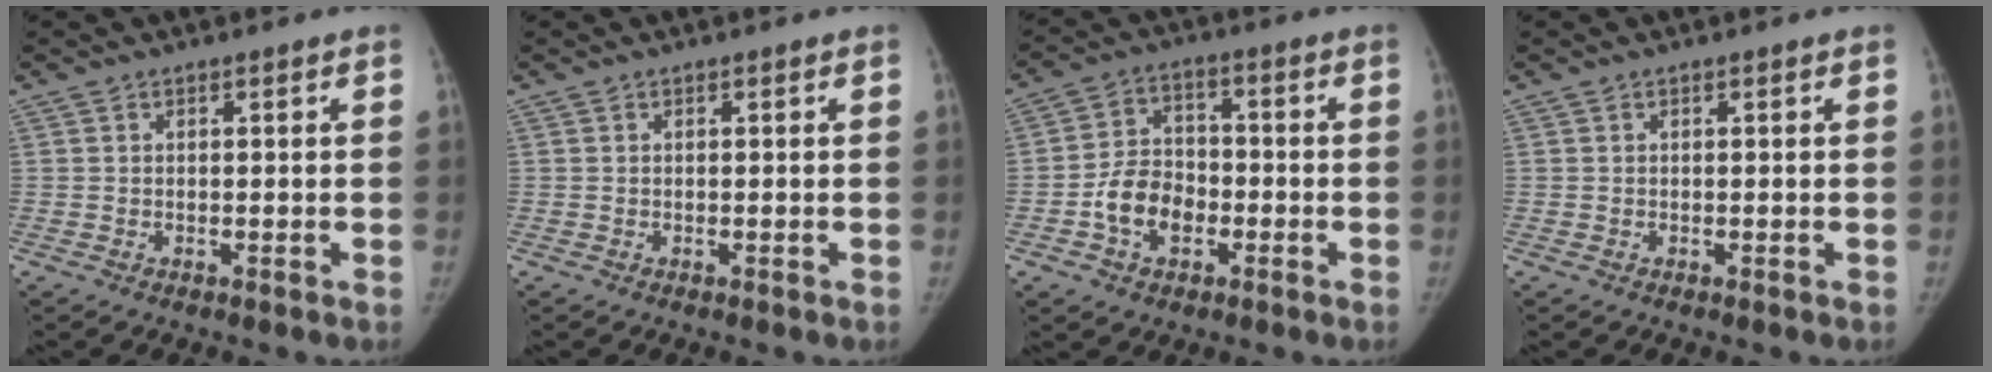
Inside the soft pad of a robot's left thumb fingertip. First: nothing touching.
{"total": 0.0}
{"total": 9.1, "force": [-2.9, 6.6, 5.6], "torque": [-0.078, 0.026, -0.057]}
{"total": 0.0}